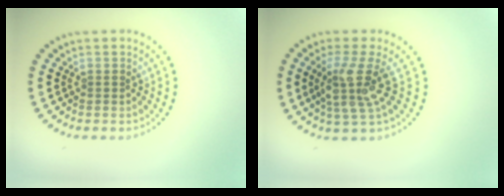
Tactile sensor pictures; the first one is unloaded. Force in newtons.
{"total": 3.8, "press": 2.9, "slide": 2.5}